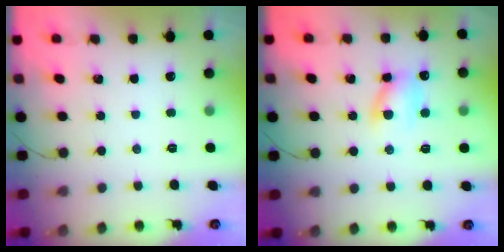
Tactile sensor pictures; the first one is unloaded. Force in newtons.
{"total": 8.3, "press": 8.2, "slide": 1.4}